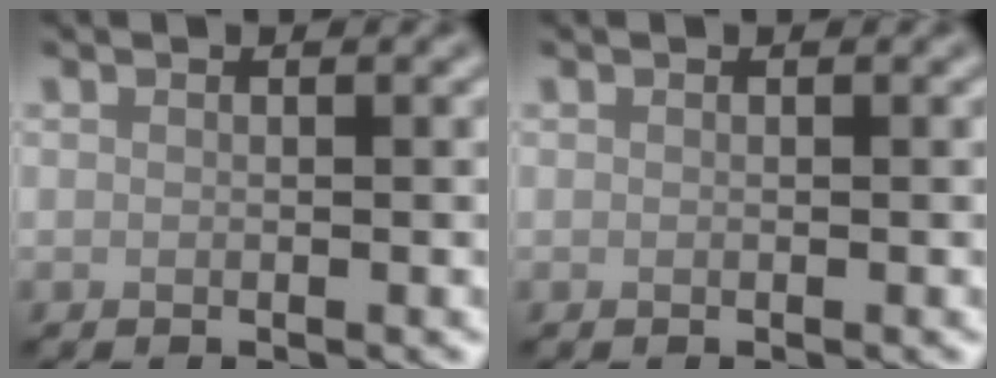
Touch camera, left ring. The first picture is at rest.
{"total": 0.0}